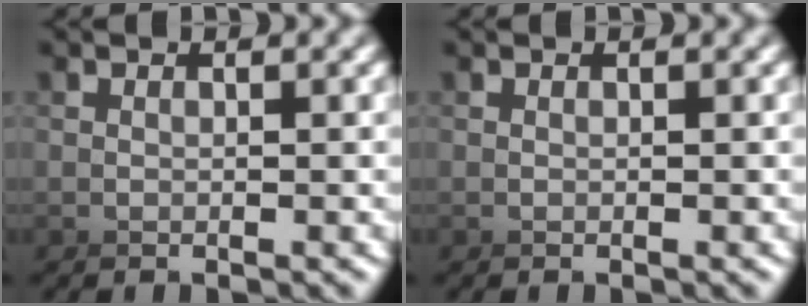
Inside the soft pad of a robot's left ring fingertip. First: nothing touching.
{"total": 0.0}